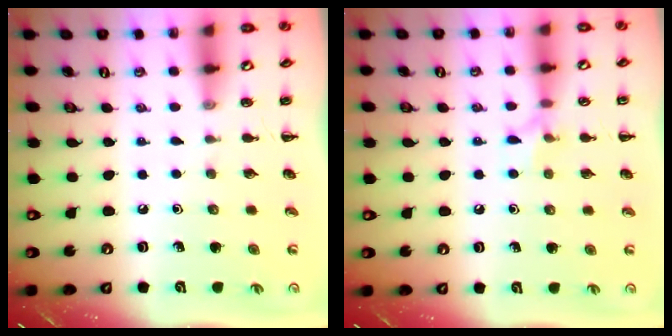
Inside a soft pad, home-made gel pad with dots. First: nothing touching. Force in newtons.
{"total": 6.4, "press": 6.2, "slide": 1.6}